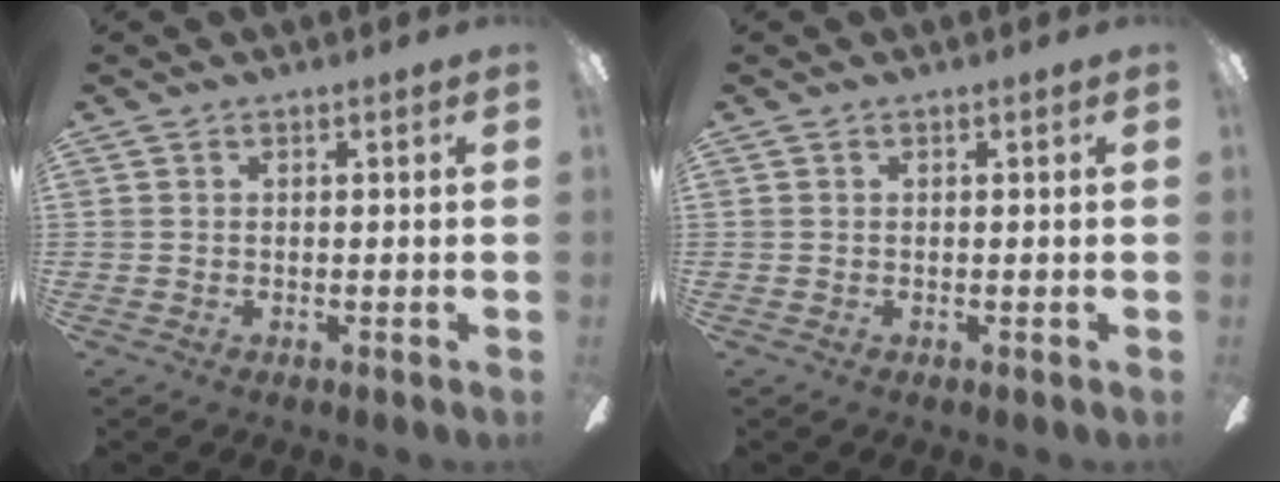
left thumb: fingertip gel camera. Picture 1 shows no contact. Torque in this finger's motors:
{"motor_torque": [0.00, 0.00, -0.01, -0.01, 0.00]}